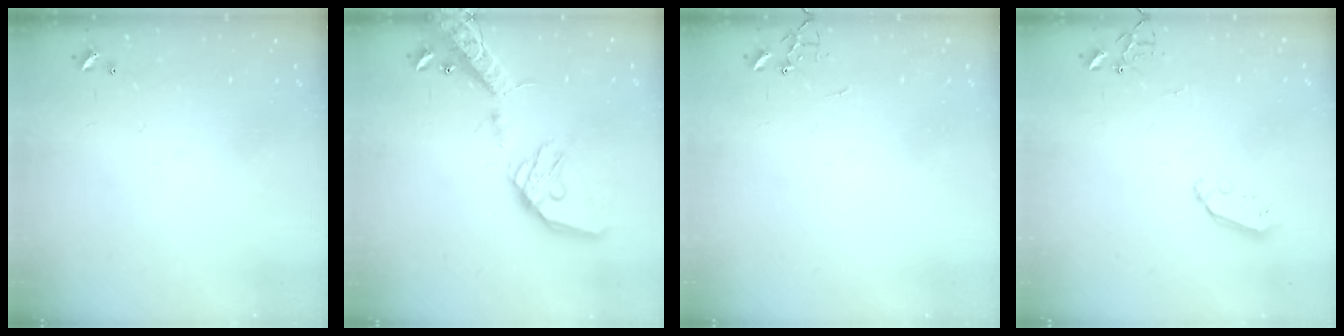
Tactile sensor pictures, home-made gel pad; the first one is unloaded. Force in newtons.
{"total": 21.3, "press": 20.9, "slide": 3.7}
{"total": 0.0}
{"total": 6.1, "press": 6.0, "slide": 0.4}